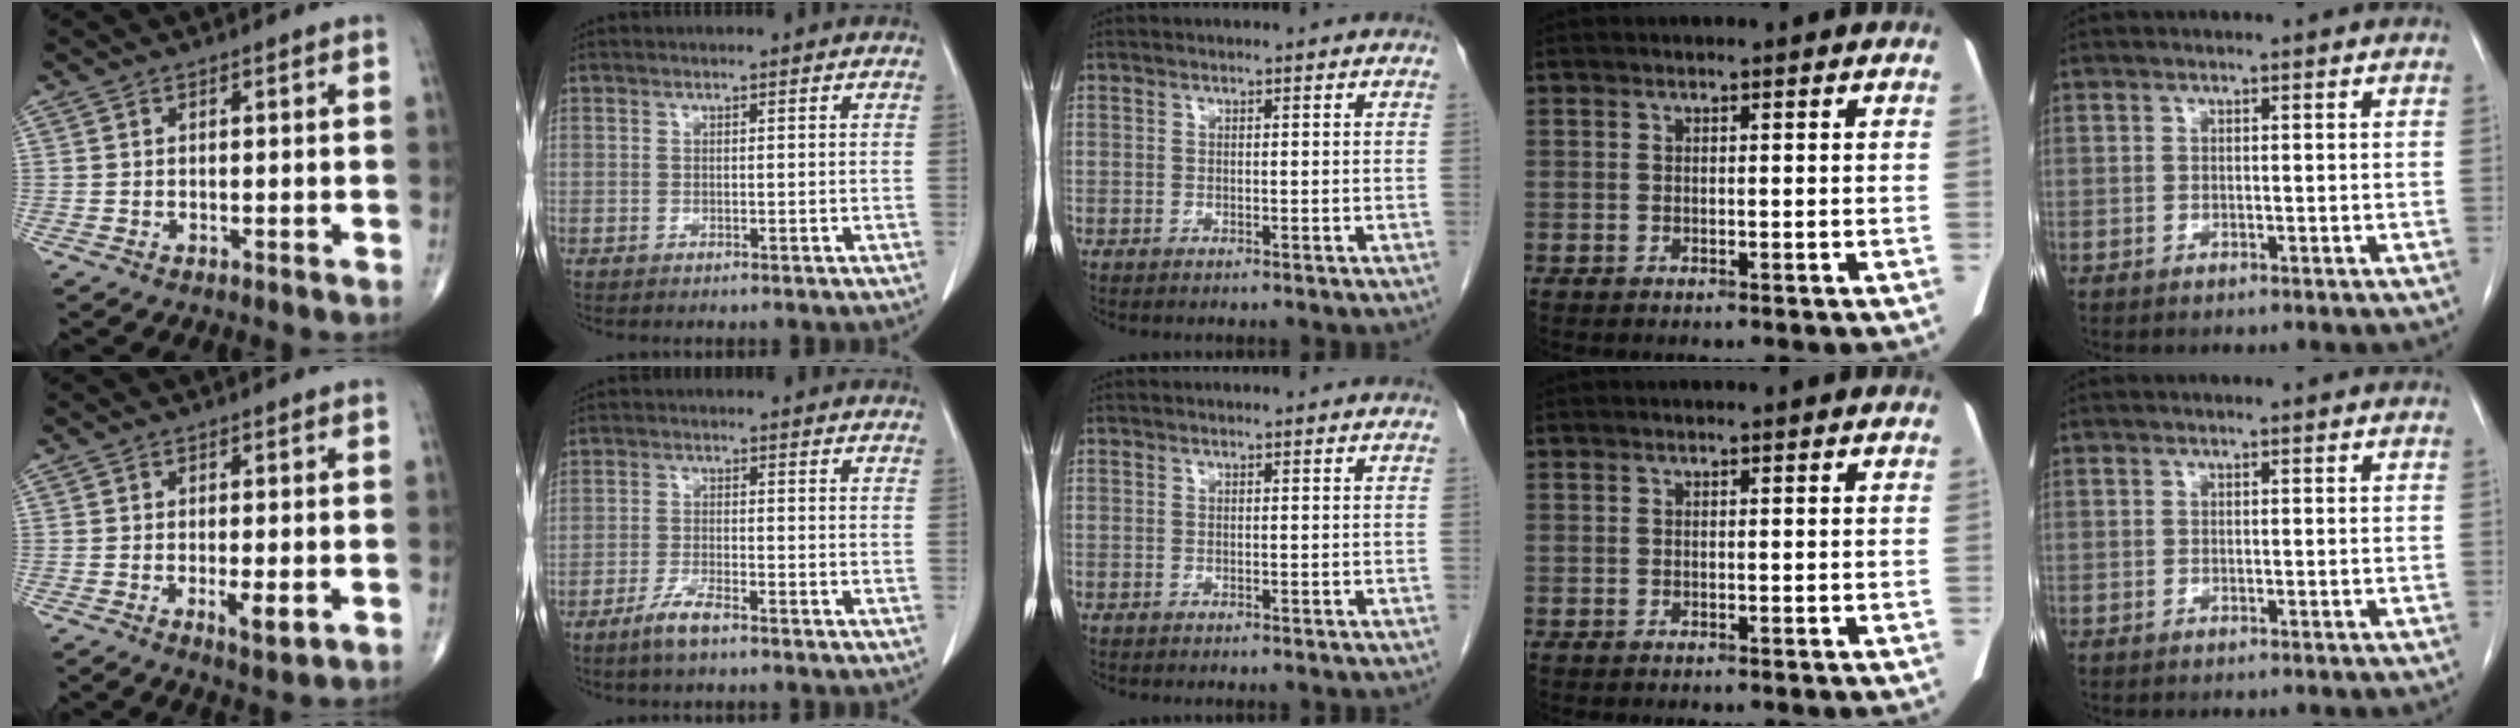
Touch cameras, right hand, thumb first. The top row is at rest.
{"thumb": {"total": 3.9, "force": [-1.0, 1.2, 3.6], "torque": [-0.060, -0.010, -0.015]}, "index": {"total": 4.3, "force": [-3.2, 0.6, 2.8], "torque": [-0.060, -0.004, -0.061]}}